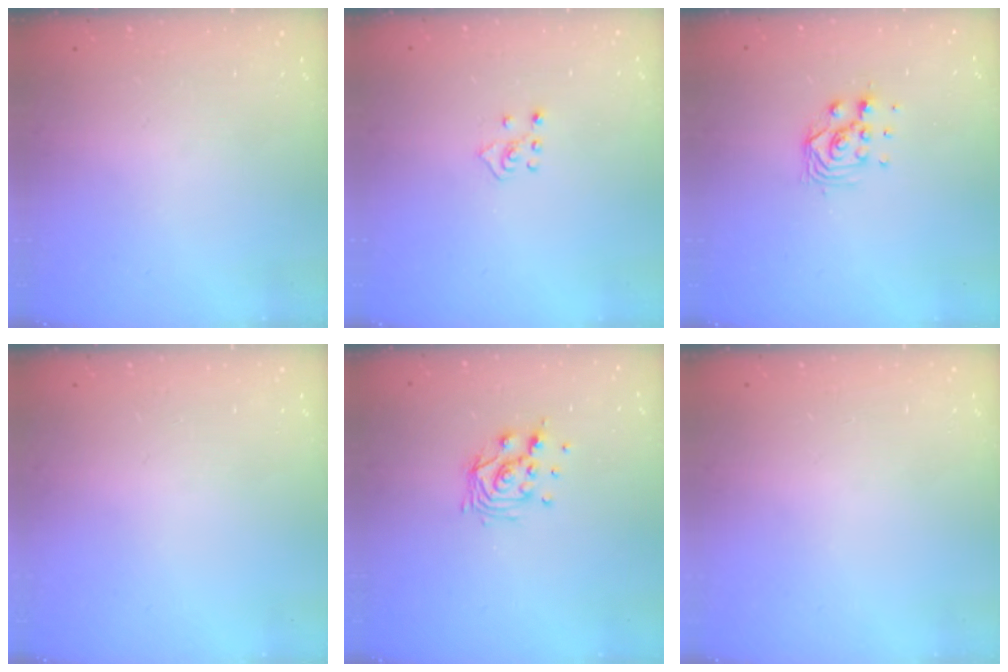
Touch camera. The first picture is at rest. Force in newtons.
{"total": 2.3, "press": 2.3, "slide": 0.5}
{"total": 6.1, "press": 6.1, "slide": 0.9}
{"total": 0.0}
{"total": 9.3, "press": 9.3, "slide": 0.4}
{"total": 0.0}